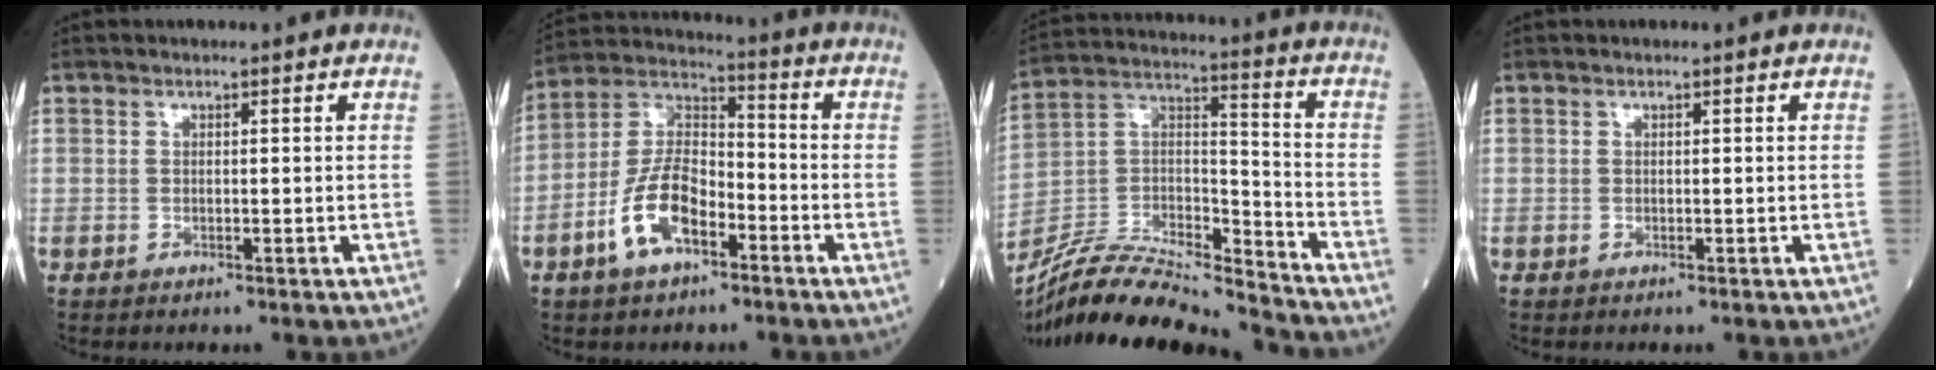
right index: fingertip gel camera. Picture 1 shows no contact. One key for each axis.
{"total": 11.0, "fx": -5.0, "fy": 5.0, "fz": 8.4, "tx": -0.186, "ty": 0.013, "tz": -0.095}
{"total": 20.7, "fx": -19.4, "fy": 1.5, "fz": 7.1, "tx": -0.152, "ty": 0.011, "tz": -0.341}
{"total": 0.0}